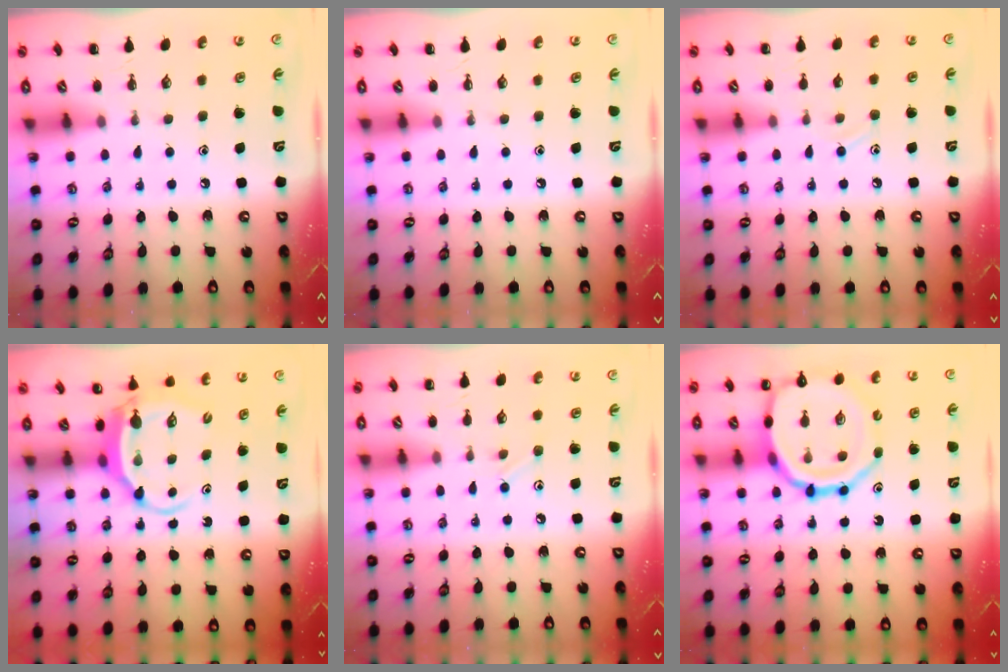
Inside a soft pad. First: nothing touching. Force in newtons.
{"total": 0.0}
{"total": 7.0, "press": 6.7, "slide": 2.2}
{"total": 5.0, "press": 5.0, "slide": 0.5}
{"total": 5.5, "press": 5.2, "slide": 1.7}
{"total": 17.0, "press": 16.8, "slide": 2.5}